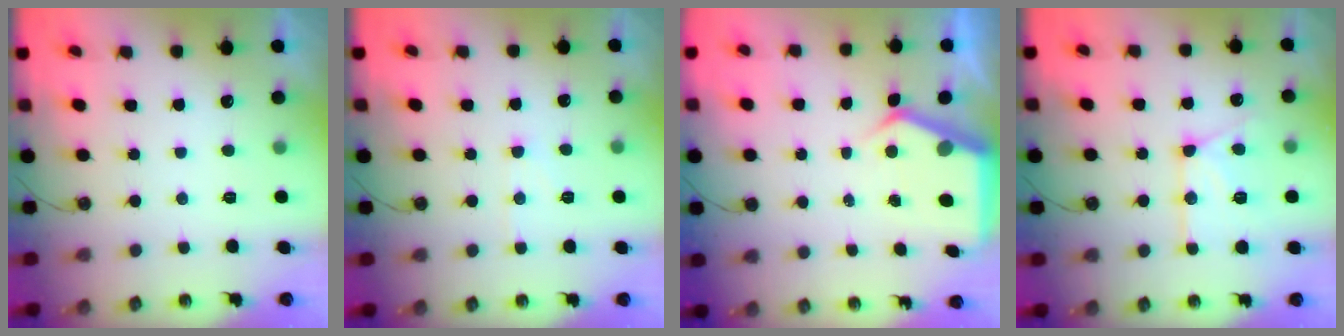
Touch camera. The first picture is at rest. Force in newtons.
{"total": 5.2, "press": 5.1, "slide": 0.9}
{"total": 4.6, "press": 4.5, "slide": 0.5}
{"total": 13.4, "press": 13.3, "slide": 1.2}